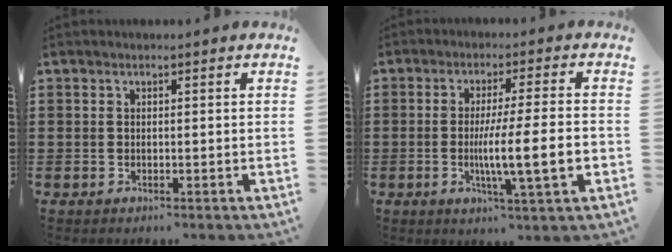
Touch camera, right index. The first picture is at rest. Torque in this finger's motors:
{"motor_torque": [2.14, 0.00, 0.57, 0.18]}